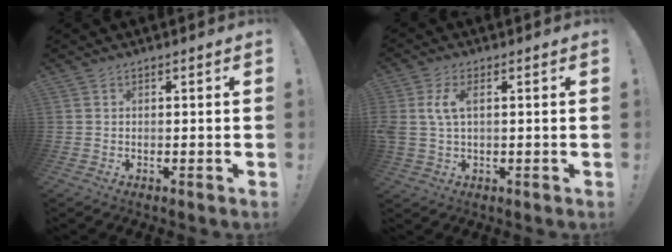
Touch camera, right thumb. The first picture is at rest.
{"total": 6.5, "force": [1.4, 3.3, 5.4], "torque": [-0.106, -0.001, 0.024]}